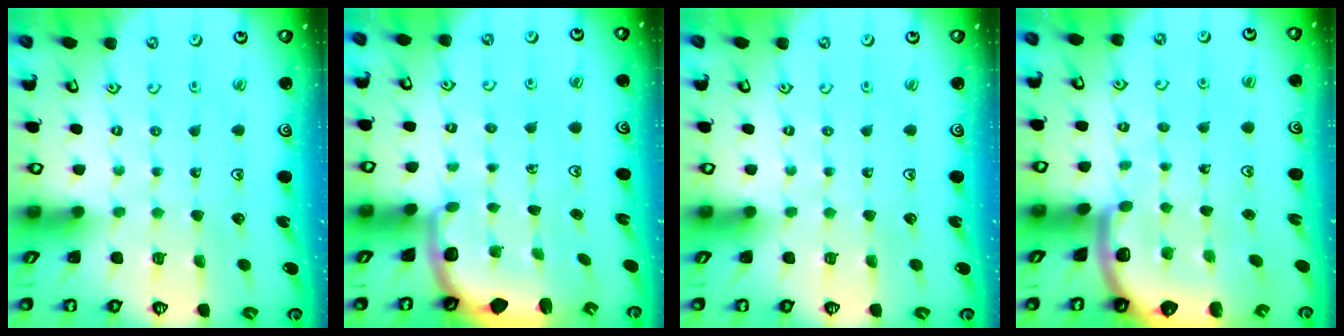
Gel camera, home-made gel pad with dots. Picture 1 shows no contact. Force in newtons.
{"total": 2.2, "press": 1.7, "slide": 1.4}
{"total": 0.0}
{"total": 6.2, "press": 6.0, "slide": 1.7}